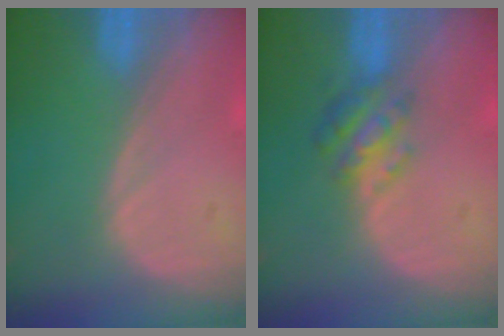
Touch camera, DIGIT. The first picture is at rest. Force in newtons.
{"total": 4.8, "press": 4.5, "slide": 1.6}